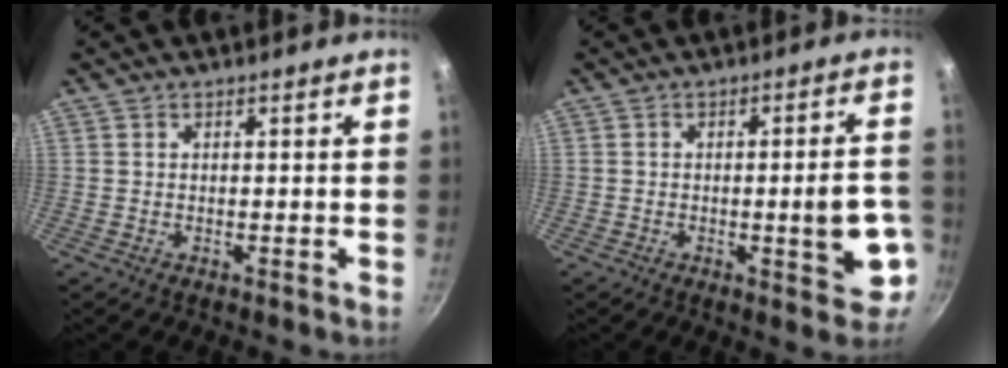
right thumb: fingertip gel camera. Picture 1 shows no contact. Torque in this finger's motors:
{"motor_torque": [3.09, 1.93, 1.35, -0.56, 0.30]}